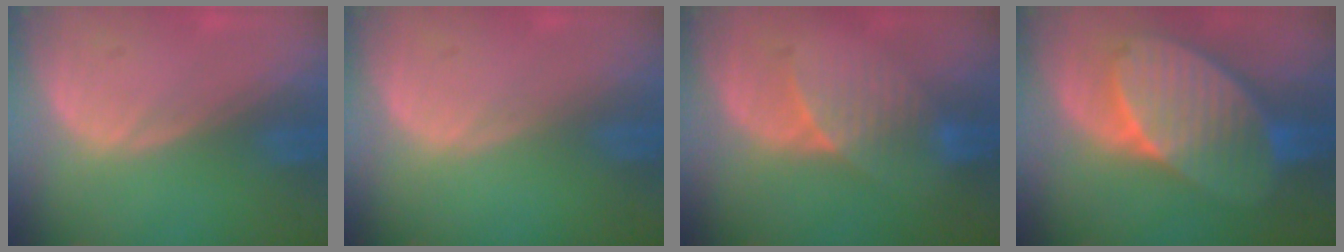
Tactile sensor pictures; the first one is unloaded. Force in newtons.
{"total": 0.0}
{"total": 5.2, "press": 5.1, "slide": 1.3}
{"total": 10.7, "press": 10.7, "slide": 0.6}